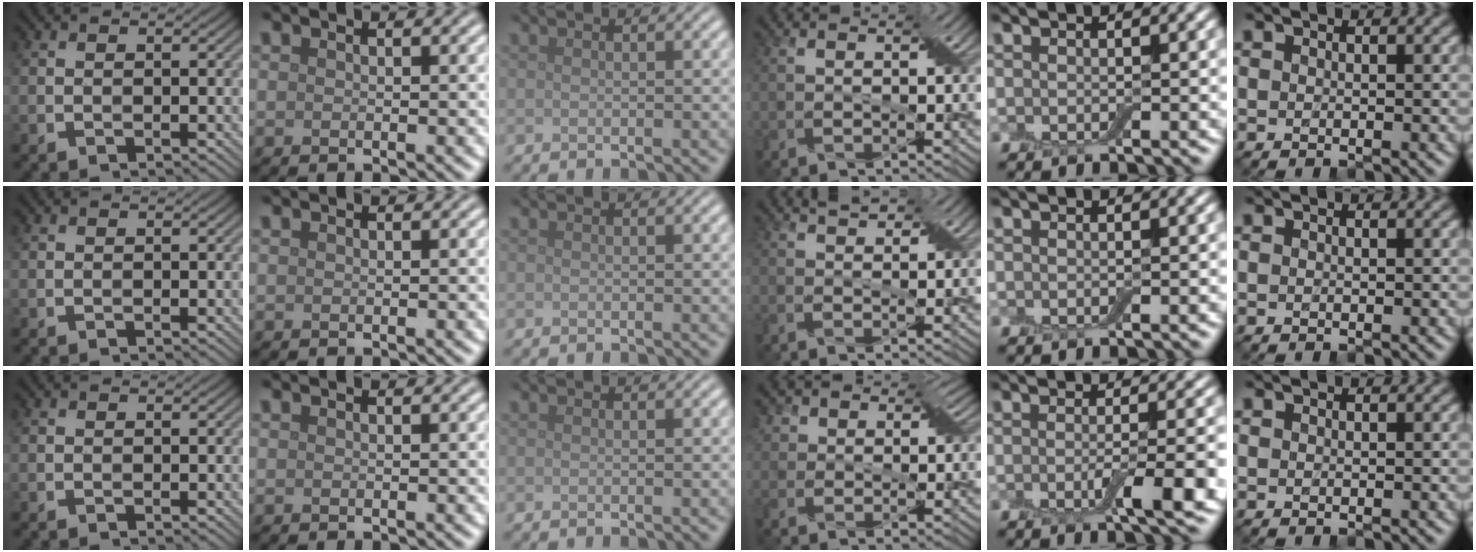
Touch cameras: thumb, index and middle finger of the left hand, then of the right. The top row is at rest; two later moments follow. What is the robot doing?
{"motion": "pour", "object": "cup"}